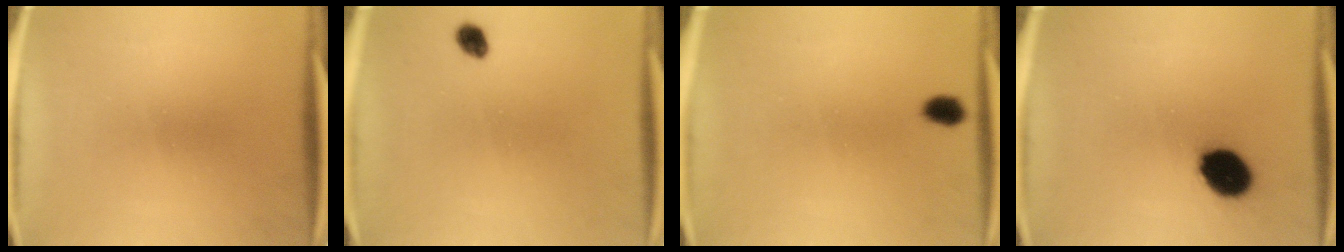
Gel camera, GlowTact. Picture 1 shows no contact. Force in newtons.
{"total": 2.0}
{"total": 2.4}
{"total": 10.6}